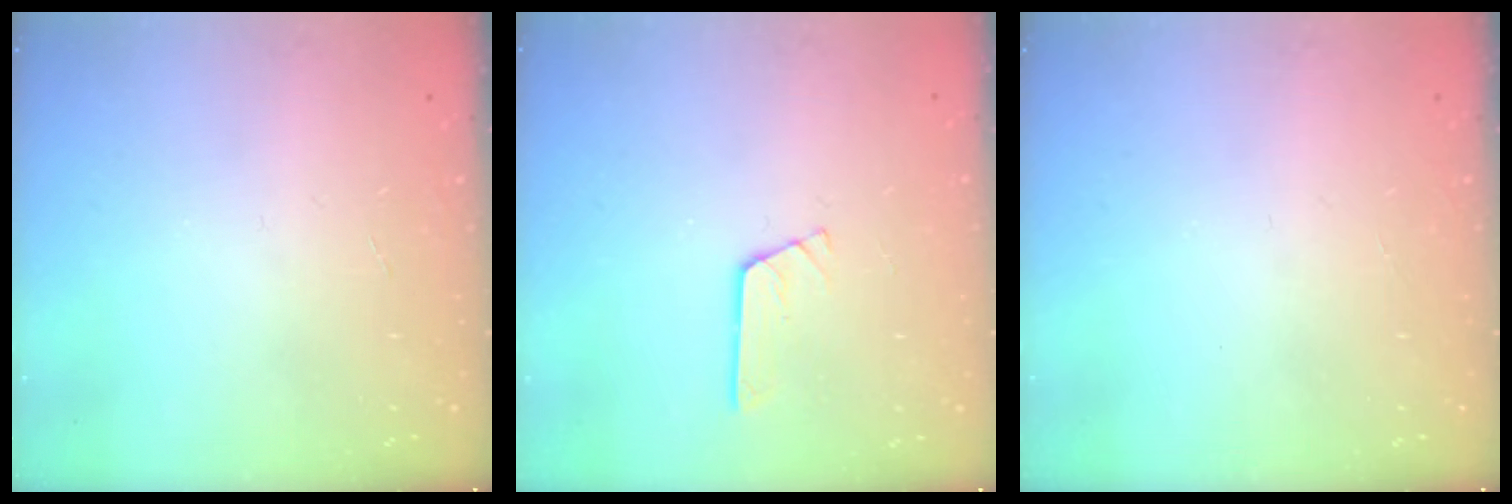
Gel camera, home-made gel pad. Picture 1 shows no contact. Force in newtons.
{"total": 3.2, "press": 3.2, "slide": 0.2}
{"total": 0.0}